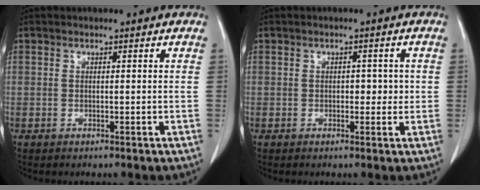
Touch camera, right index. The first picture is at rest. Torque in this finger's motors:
{"motor_torque": [-0.02, -0.01, 0.02, 0.00]}